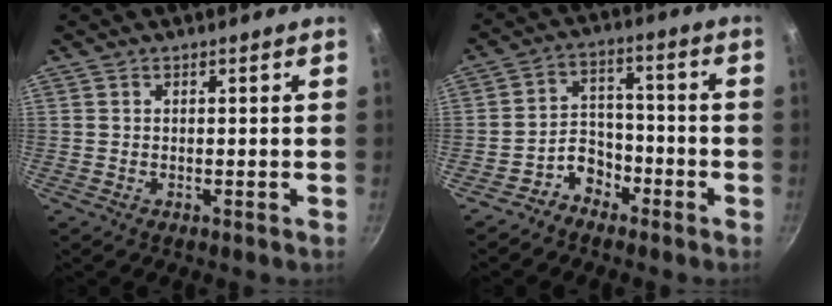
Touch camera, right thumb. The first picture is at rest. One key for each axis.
{"total": 6.3, "fx": -4.2, "fy": 4.4, "fz": 1.6, "tx": 0.007, "ty": 0.054, "tz": -0.076}